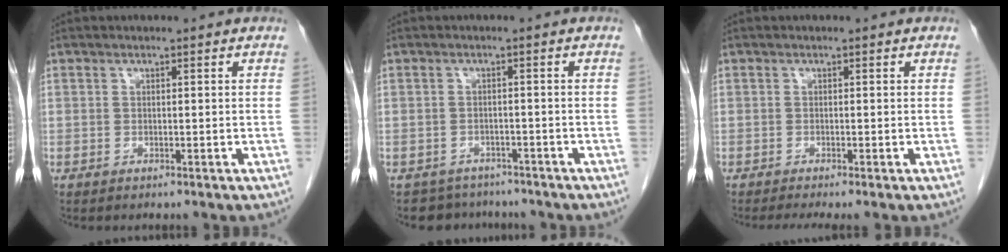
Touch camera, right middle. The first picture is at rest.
{"total": 5.2, "force": [-4.6, 2.5, -0.3], "torque": [0.008, 0.013, -0.061]}
{"total": 2.7, "force": [-2.2, -0.2, 1.6], "torque": [-0.026, -0.008, -0.035]}